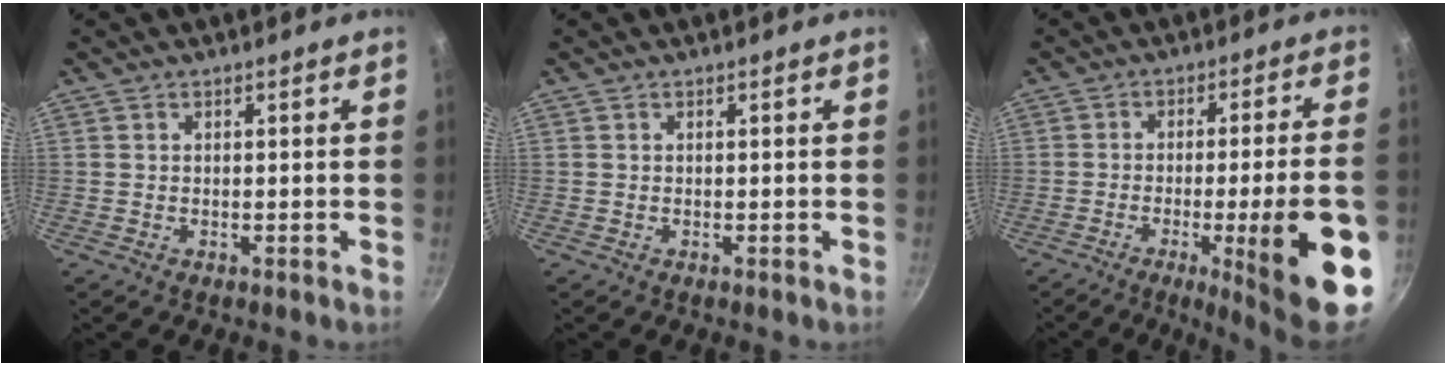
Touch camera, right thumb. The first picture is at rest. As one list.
[{"total": 0.0}, {"total": 18.6, "force": [-6.1, 2.6, 17.3], "torque": [-0.227, 0.020, -0.075]}]